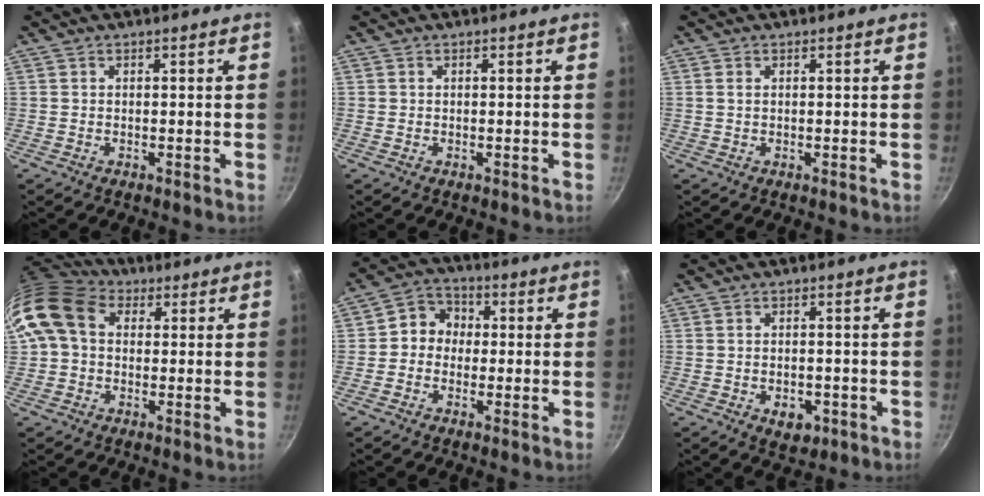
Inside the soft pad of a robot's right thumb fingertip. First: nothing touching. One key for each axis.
{"total": 0.0}
{"total": 0.7, "fx": 0.2, "fy": 0.4, "fz": 0.5, "tx": -0.010, "ty": 0.001, "tz": 0.004}
{"total": 12.9, "fx": 2.4, "fy": 9.8, "fz": 8.0, "tx": -0.142, "ty": 0.027, "tz": 0.026}
{"total": 6.4, "fx": -0.1, "fy": 5.8, "fz": 2.8, "tx": -0.011, "ty": 0.019, "tz": -0.022}
{"total": 4.6, "fx": -1.9, "fy": 2.9, "fz": 3.0, "tx": -0.033, "ty": 0.006, "tz": -0.017}